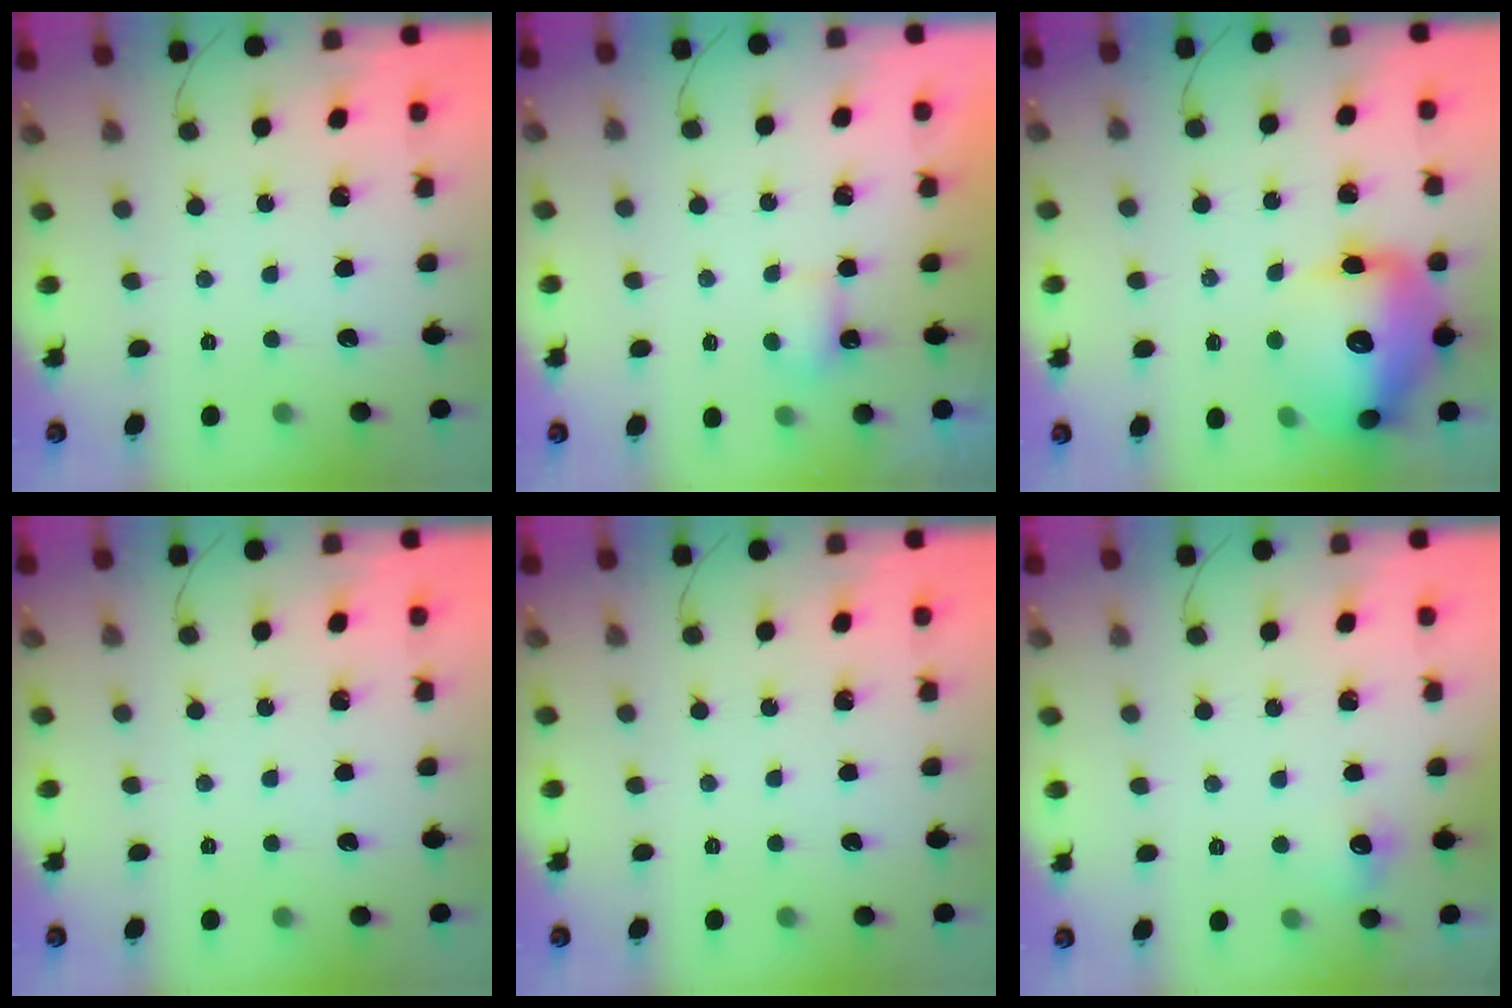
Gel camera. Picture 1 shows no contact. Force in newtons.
{"total": 3.6, "press": 3.4, "slide": 1.2}
{"total": 20.7, "press": 20.4, "slide": 3.5}
{"total": 0.0}
{"total": 0.0}
{"total": 6.4, "press": 6.1, "slide": 1.6}